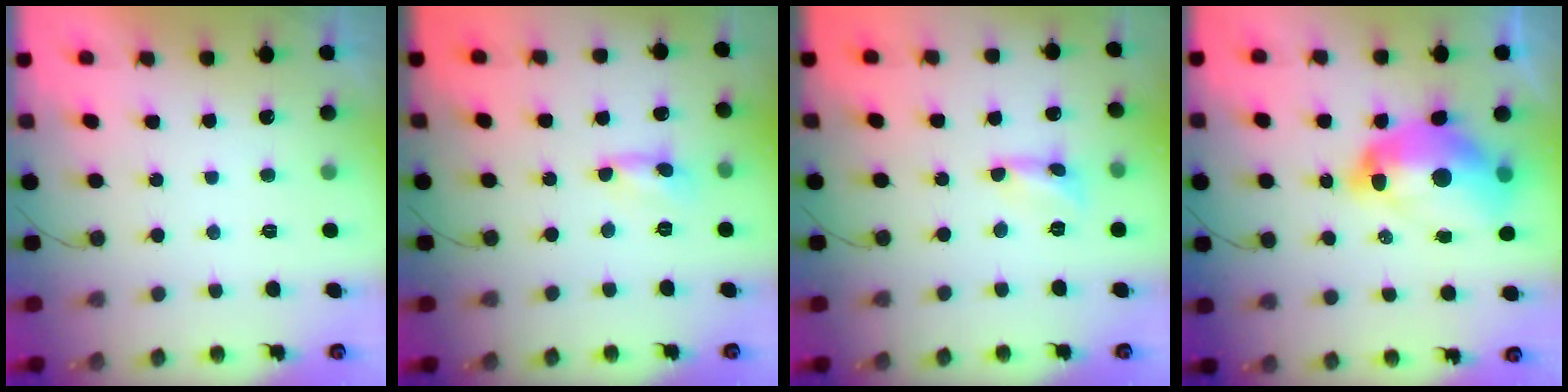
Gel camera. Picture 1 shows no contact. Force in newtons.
{"total": 0.8, "press": 0.7, "slide": 0.1}
{"total": 2.4, "press": 2.4, "slide": 0.2}
{"total": 17.0, "press": 16.9, "slide": 1.8}